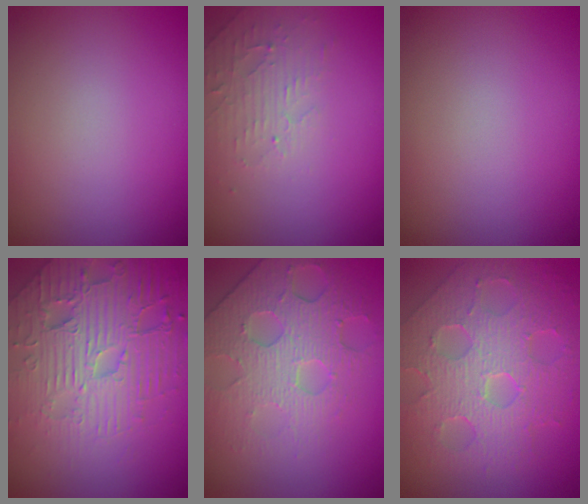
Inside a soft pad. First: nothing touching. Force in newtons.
{"total": 2.4, "press": 2.3, "slide": 0.5}
{"total": 0.0}
{"total": 7.1, "press": 5.5, "slide": 4.6}
{"total": 4.7, "press": 4.4, "slide": 1.6}
{"total": 8.0, "press": 5.6, "slide": 5.7}